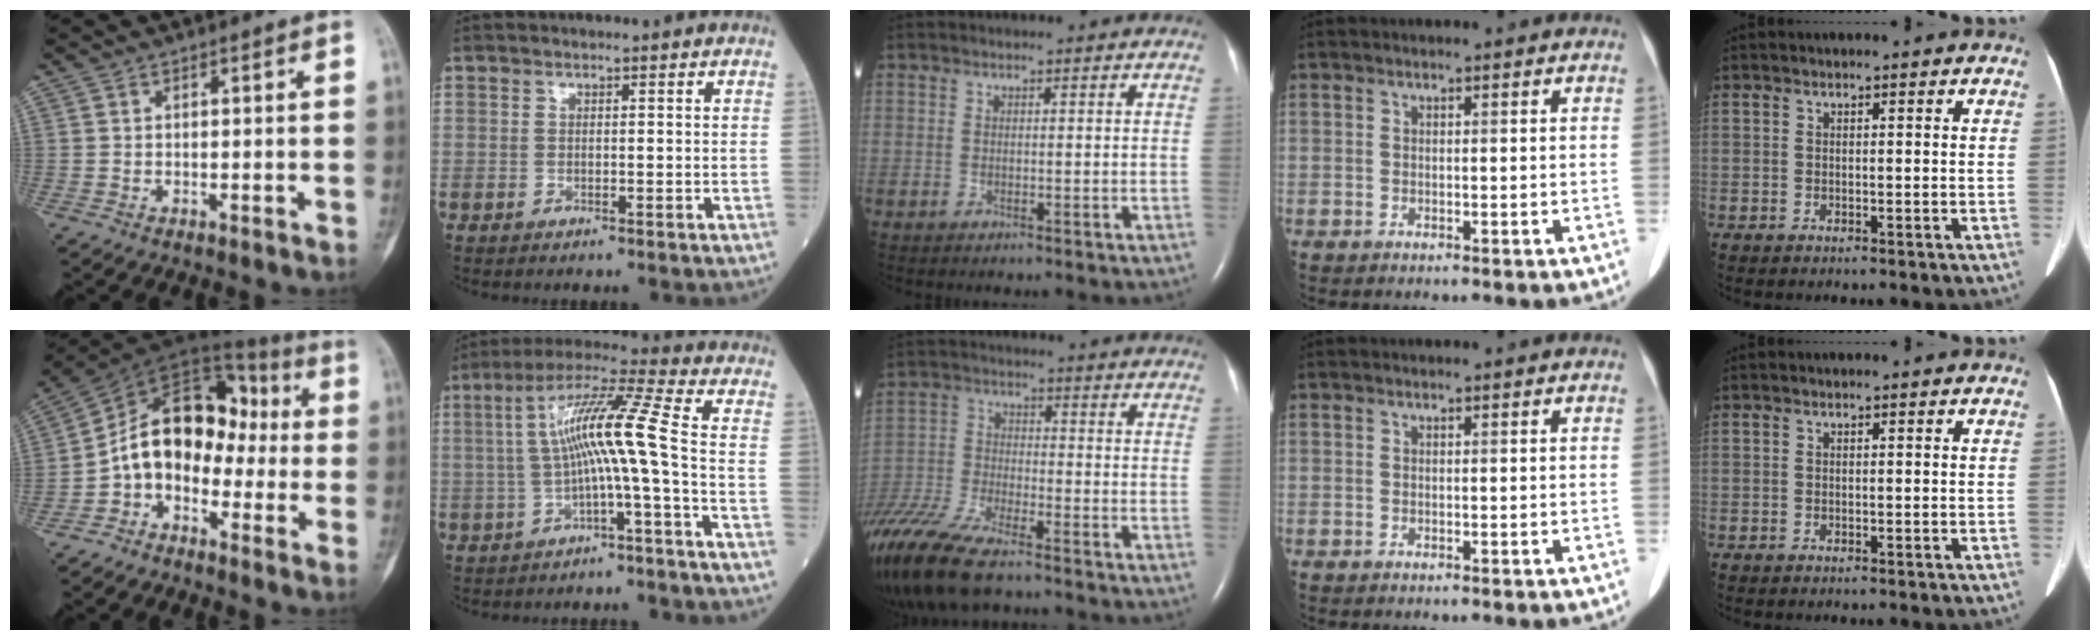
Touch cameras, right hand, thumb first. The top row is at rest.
{"thumb": {"total": 15.1, "force": [-2.1, 10.9, 10.3], "torque": [-0.130, 0.071, -0.050]}, "index": {"total": 11.2, "force": [-1.2, -0.4, 11.2], "torque": [-0.210, 0.032, -0.022]}, "middle": {"total": 15.8, "force": [-12.3, 3.1, 9.4], "torque": [-0.219, -0.041, -0.226]}}